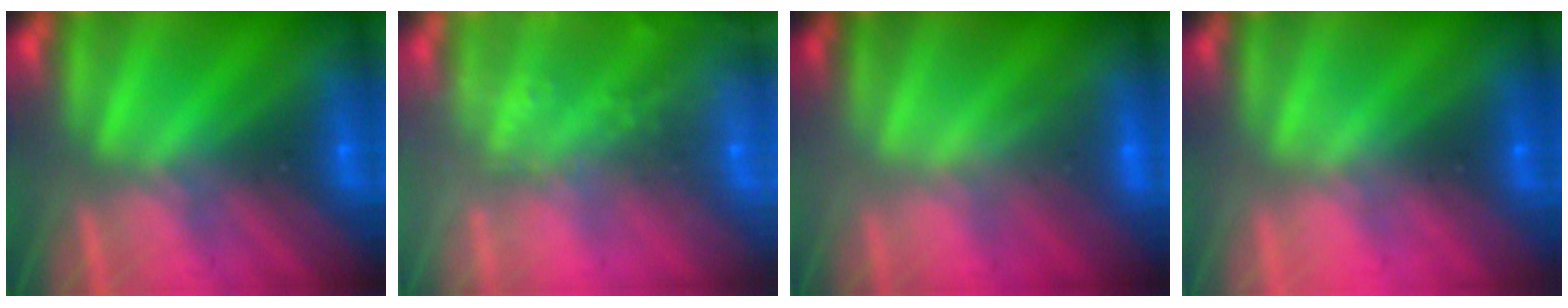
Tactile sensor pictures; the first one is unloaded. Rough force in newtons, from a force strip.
{"total": 7.5}
{"total": 2.3}
{"total": 3.4}